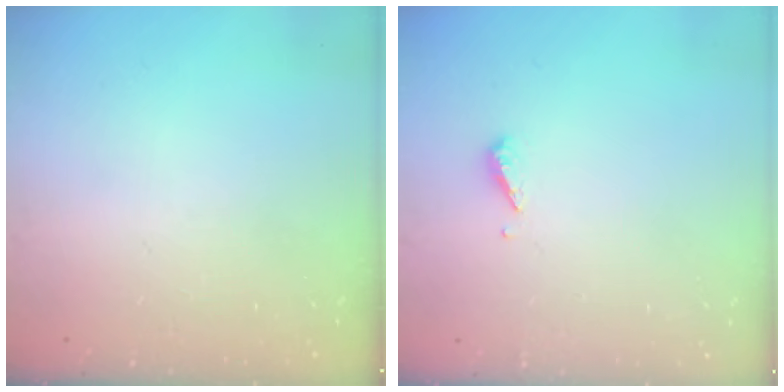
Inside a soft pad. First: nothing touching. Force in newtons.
{"total": 3.1, "press": 3.1, "slide": 0.2}